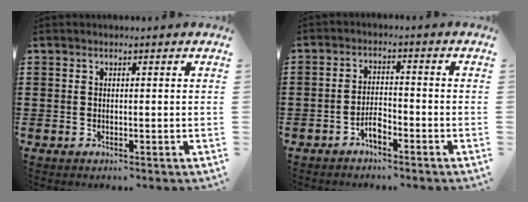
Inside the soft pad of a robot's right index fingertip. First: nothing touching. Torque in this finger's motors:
{"motor_torque": [1.60, 0.54, 0.45, 0.06]}